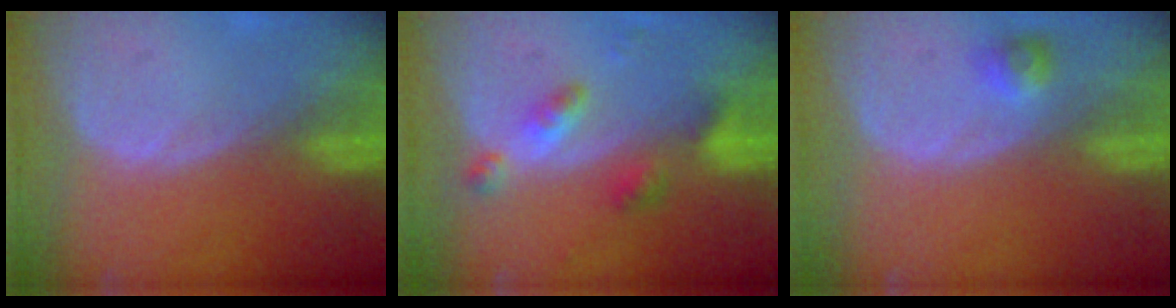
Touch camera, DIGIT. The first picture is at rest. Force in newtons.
{"total": 5.5, "press": 4.8, "slide": 2.7}
{"total": 2.2, "press": 2.2, "slide": 0.2}